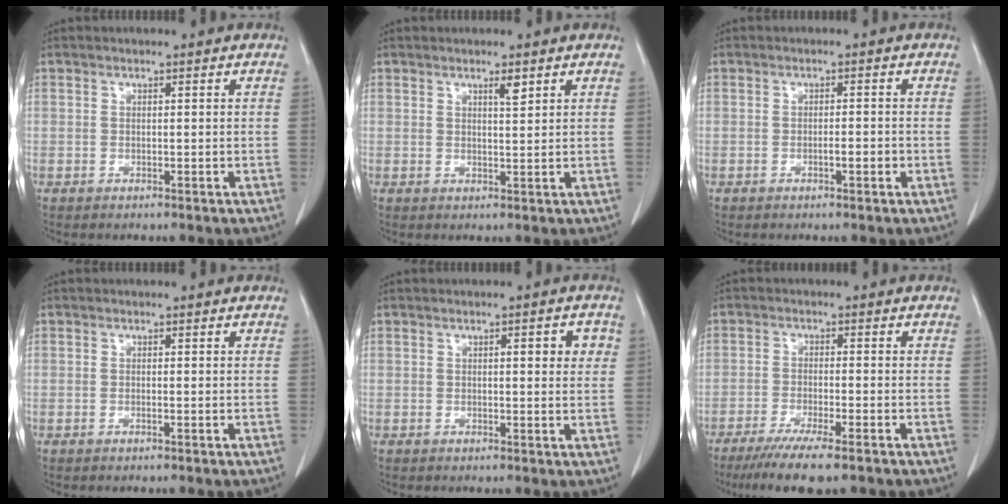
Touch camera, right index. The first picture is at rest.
{"total": 1.8, "force": [1.1, 0.2, 1.4], "torque": [-0.025, -0.004, 0.019]}
{"total": 1.8, "force": [-0.7, 0.4, 1.7], "torque": [-0.029, 0.000, -0.011]}
{"total": 0.0}
{"total": 3.1, "force": [0.9, 0.9, 2.8], "torque": [-0.035, 0.005, 0.009]}
{"total": 8.9, "force": [-6.6, 0.4, 5.9], "torque": [-0.090, -0.019, -0.102]}